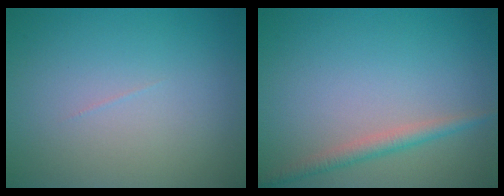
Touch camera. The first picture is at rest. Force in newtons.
{"total": 1.9, "press": 1.9, "slide": 0.0}